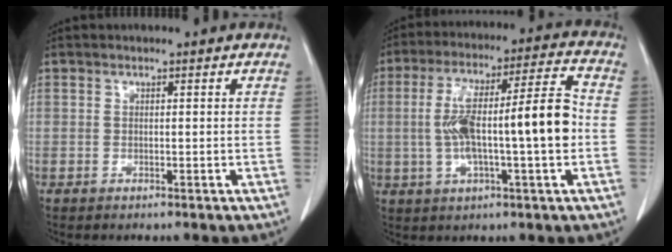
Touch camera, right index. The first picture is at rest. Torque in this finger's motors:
{"motor_torque": [1.56, 0.25, 0.42, 0.15]}